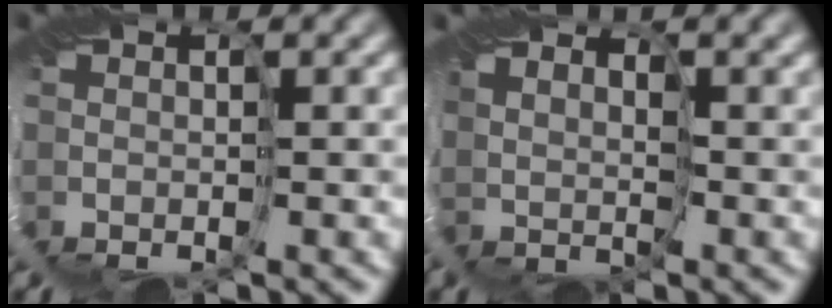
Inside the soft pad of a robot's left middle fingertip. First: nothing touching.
{"total": 2.0, "force": [1.9, 0.5, -0.2], "torque": [-0.004, 0.005, 0.040]}